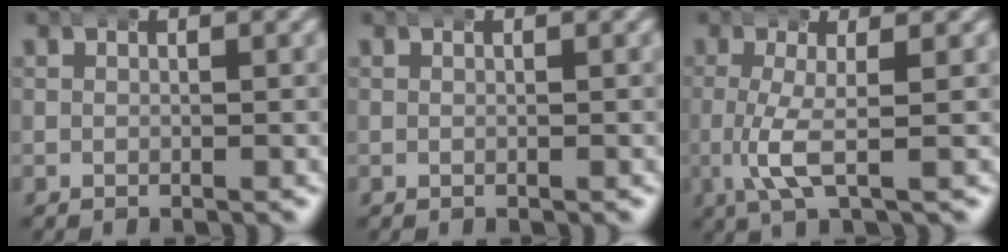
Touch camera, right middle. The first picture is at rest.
{"total": 0.0}
{"total": 3.4, "force": [0.0, 0.4, 3.4], "torque": [-0.085, -0.019, 0.008]}